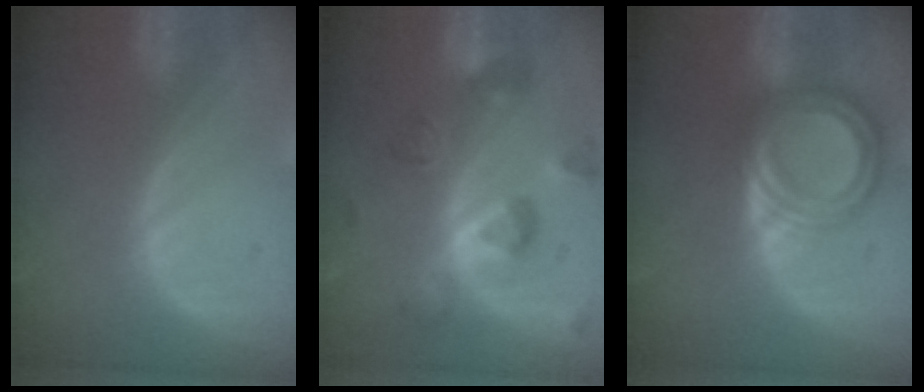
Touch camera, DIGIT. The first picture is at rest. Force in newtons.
{"total": 8.4, "press": 8.4, "slide": 0.3}
{"total": 8.0, "press": 8.0, "slide": 0.5}